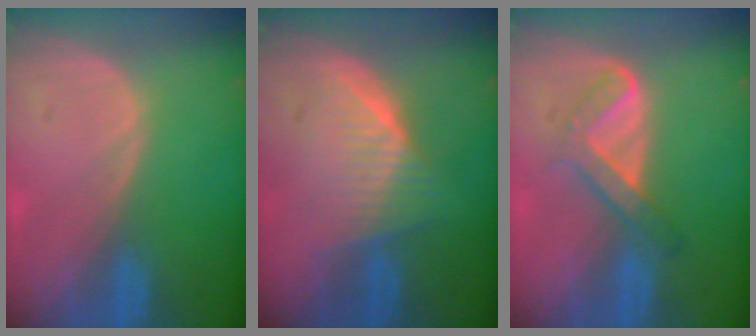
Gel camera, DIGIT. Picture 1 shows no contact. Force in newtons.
{"total": 6.3, "press": 6.2, "slide": 1.5}
{"total": 4.8, "press": 4.8, "slide": 0.9}